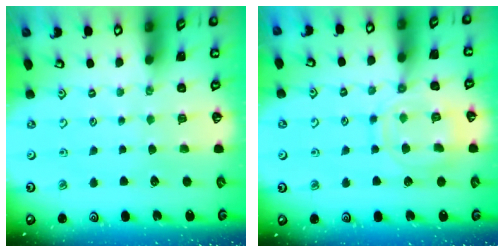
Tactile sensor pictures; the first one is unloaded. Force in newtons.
{"total": 12.5, "press": 12.5, "slide": 1.1}